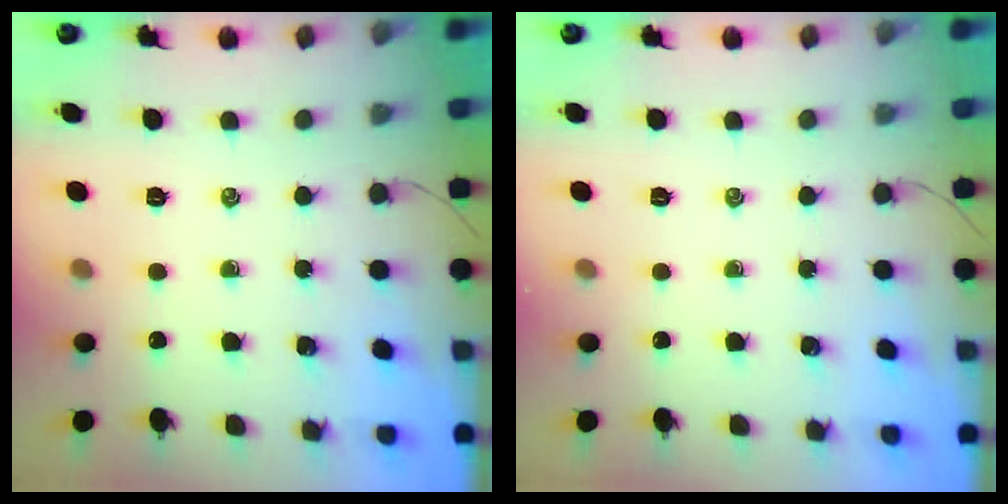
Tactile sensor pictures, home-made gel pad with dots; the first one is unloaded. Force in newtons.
{"total": 0.0}